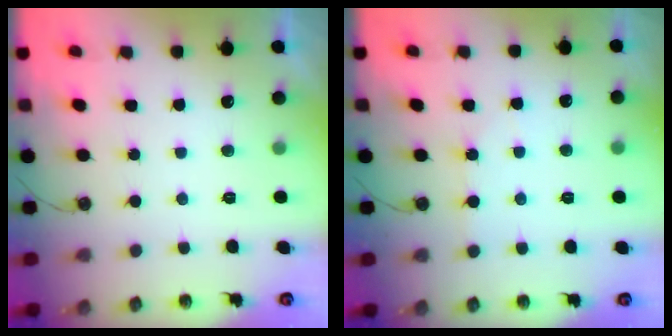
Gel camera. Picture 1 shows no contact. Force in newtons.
{"total": 2.8, "press": 2.8, "slide": 0.3}